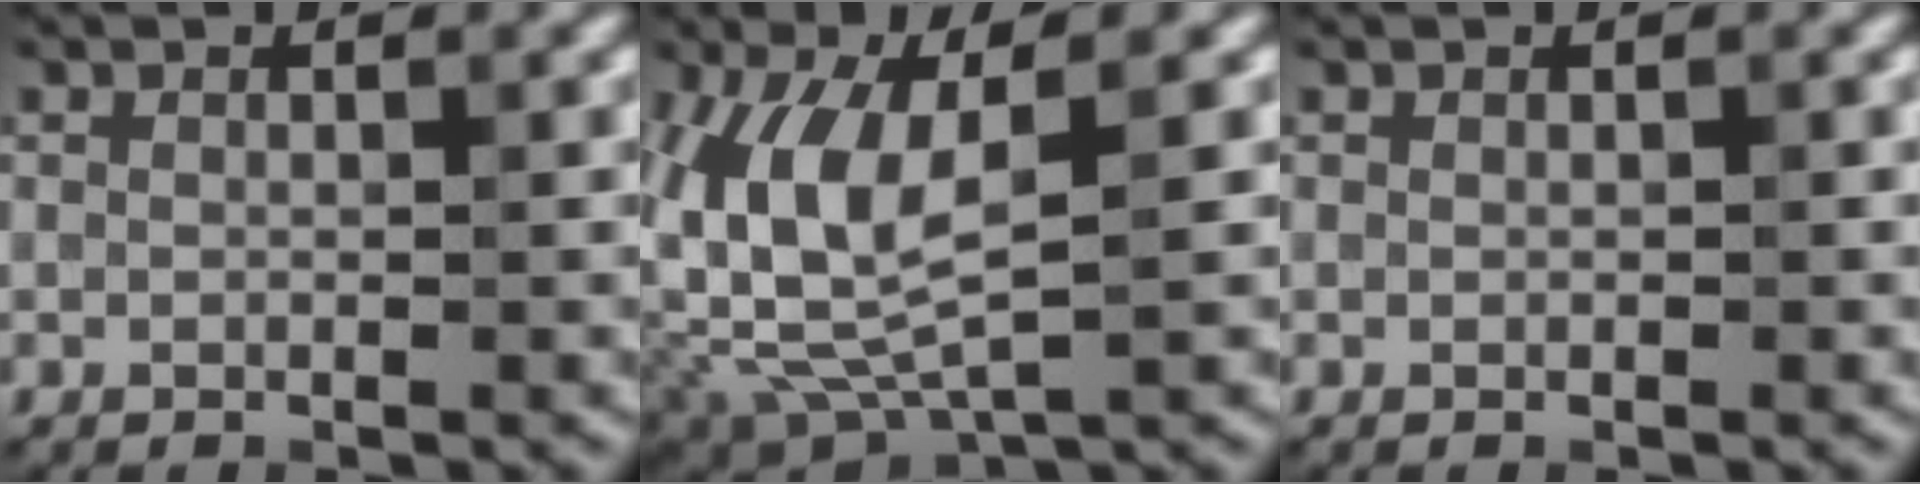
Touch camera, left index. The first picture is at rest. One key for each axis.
{"total": 8.1, "fx": 1.4, "fy": 3.8, "fz": 7.0, "tx": -0.165, "ty": -0.007, "tz": 0.032}
{"total": 0.0}